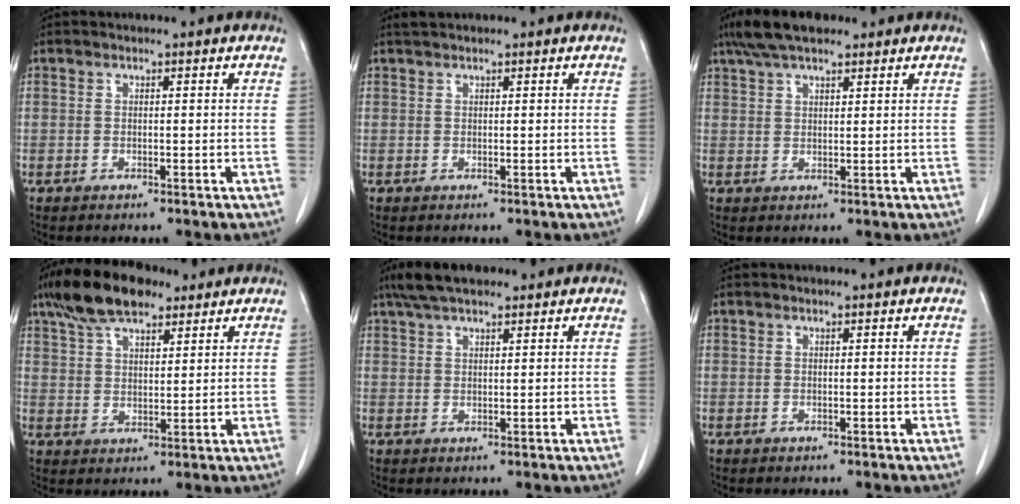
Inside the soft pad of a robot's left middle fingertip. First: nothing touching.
{"total": 1.1, "force": [1.0, 0.0, 0.4], "torque": [-0.015, 0.012, 0.024]}
{"total": 7.4, "force": [5.7, 2.1, 4.2], "torque": [-0.084, 0.022, 0.104]}
{"total": 10.2, "force": [7.4, 3.8, 5.8], "torque": [-0.112, 0.022, 0.133]}
{"total": 6.0, "force": [4.7, 1.7, 3.4], "torque": [-0.067, 0.021, 0.085]}
{"total": 0.0}